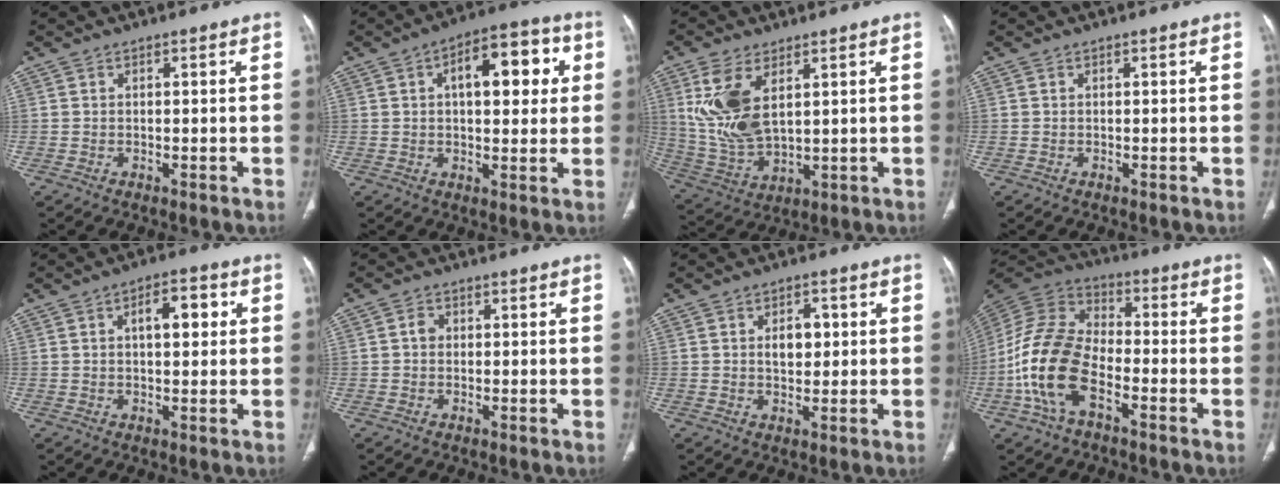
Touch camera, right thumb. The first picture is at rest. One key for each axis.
{"total": 13.5, "fx": 3.5, "fy": 6.6, "fz": 11.3, "tx": -0.123, "ty": 0.016, "tz": 0.045}
{"total": 12.4, "fx": 4.3, "fy": 6.3, "fz": 9.7, "tx": -0.207, "ty": -0.015, "tz": 0.102}
{"total": 0.0}
{"total": 6.8, "fx": 1.7, "fy": 3.3, "fz": 5.6, "tx": -0.069, "ty": 0.009, "tz": 0.022}
{"total": 2.0, "fx": 0.1, "fy": 1.7, "fz": 1.0, "tx": -0.011, "ty": 0.006, "tz": -0.001}
{"total": 4.8, "fx": 0.8, "fy": 3.1, "fz": 3.6, "tx": -0.040, "ty": 0.002, "tz": 0.013}
{"total": 16.3, "fx": -5.5, "fy": 8.9, "fz": 12.4, "tx": -0.256, "ty": 0.037, "tz": -0.110}